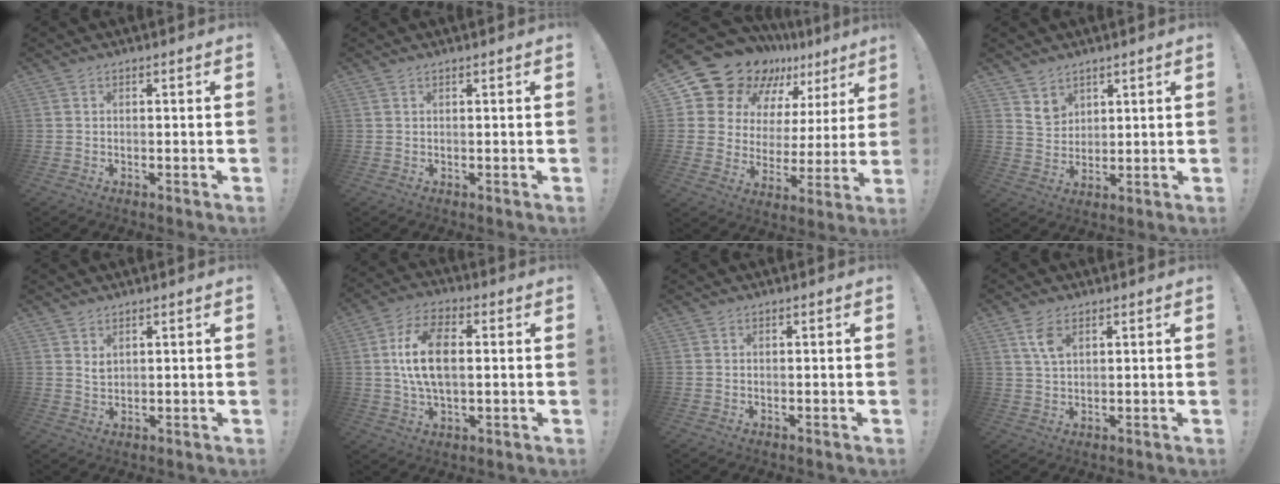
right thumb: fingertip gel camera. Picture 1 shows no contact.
{"total": 0.7, "force": [0.6, -0.1, 0.3], "torque": [-0.002, -0.003, 0.010]}
{"total": 17.9, "force": [14.8, 8.8, 4.9], "torque": [-0.104, -0.113, 0.289]}
{"total": 6.0, "force": [4.4, 4.0, 0.9], "torque": [-0.010, -0.034, 0.084]}
{"total": 2.3, "force": [1.6, 1.2, 1.1], "torque": [-0.011, -0.011, 0.028]}
{"total": 13.3, "force": [1.5, 7.6, 10.8], "torque": [-0.196, 0.005, 0.026]}
{"total": 0.0}
{"total": 5.1, "force": [2.6, 2.4, 3.6], "torque": [-0.066, -0.009, 0.047]}